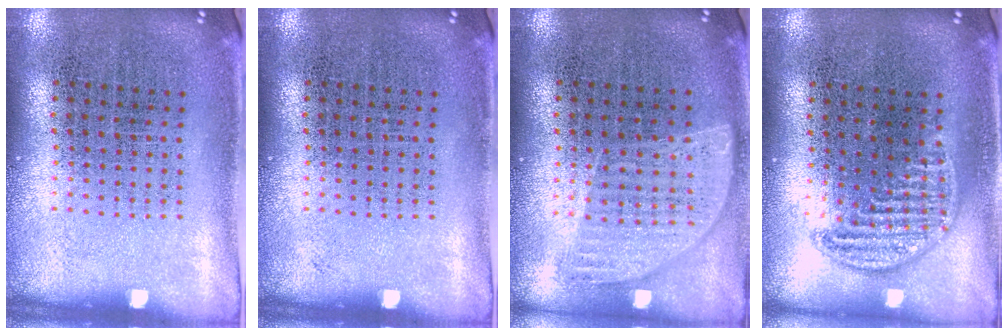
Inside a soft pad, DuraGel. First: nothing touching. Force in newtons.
{"total": 0.0}
{"total": 0.9, "press": 0.8, "slide": 0.2}
{"total": 1.0, "press": 0.9, "slide": 0.1}